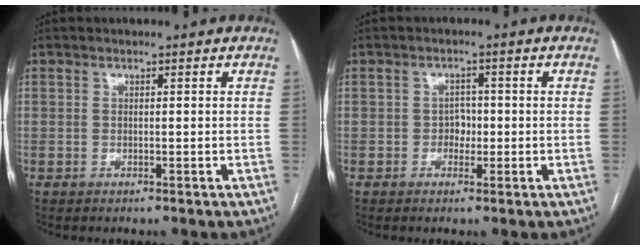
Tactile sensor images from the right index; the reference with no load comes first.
{"total": 2.2, "force": [-0.5, 1.7, 1.3], "torque": [-0.011, 0.008, -0.009]}